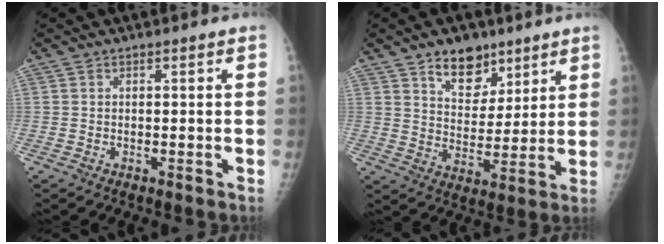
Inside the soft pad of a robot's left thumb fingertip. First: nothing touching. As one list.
[{"total": 10.3, "force": [6.8, 6.4, 4.6], "torque": [-0.039, -0.040, 0.114]}]